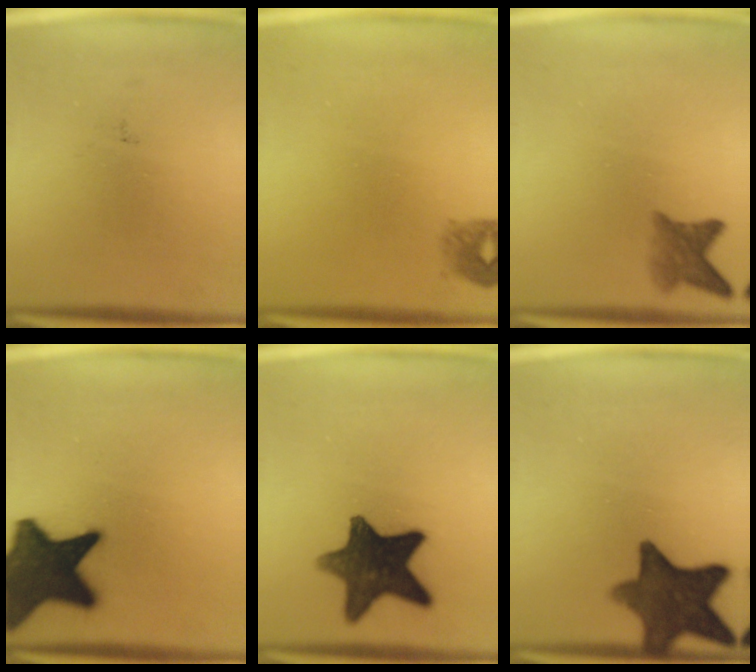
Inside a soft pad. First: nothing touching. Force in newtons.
{"total": 1.5}
{"total": 3.4}
{"total": 18.4}
{"total": 13.5}
{"total": 12.1}